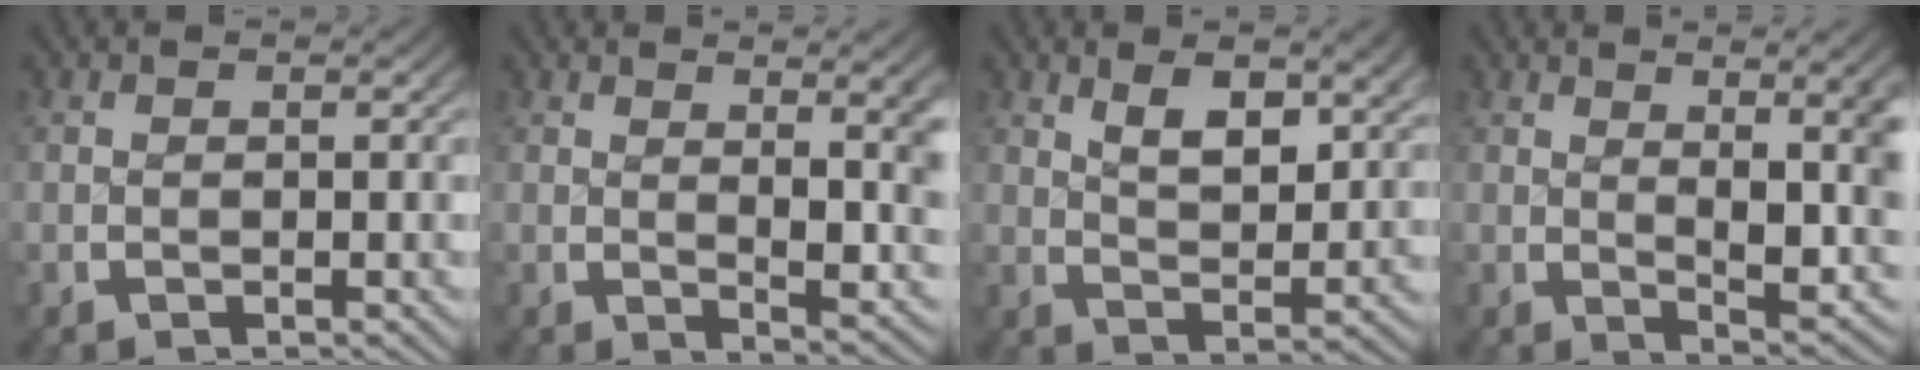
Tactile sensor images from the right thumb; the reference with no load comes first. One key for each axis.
{"total": 5.3, "fx": 1.3, "fy": 1.8, "fz": 4.8, "tx": -0.057, "ty": -0.012, "tz": 0.028}
{"total": 4.0, "fx": 2.3, "fy": 1.5, "fz": 2.9, "tx": -0.042, "ty": -0.006, "tz": 0.045}
{"total": 7.1, "fx": 1.2, "fy": 2.9, "fz": 6.4, "tx": -0.090, "ty": -0.018, "tz": 0.029}